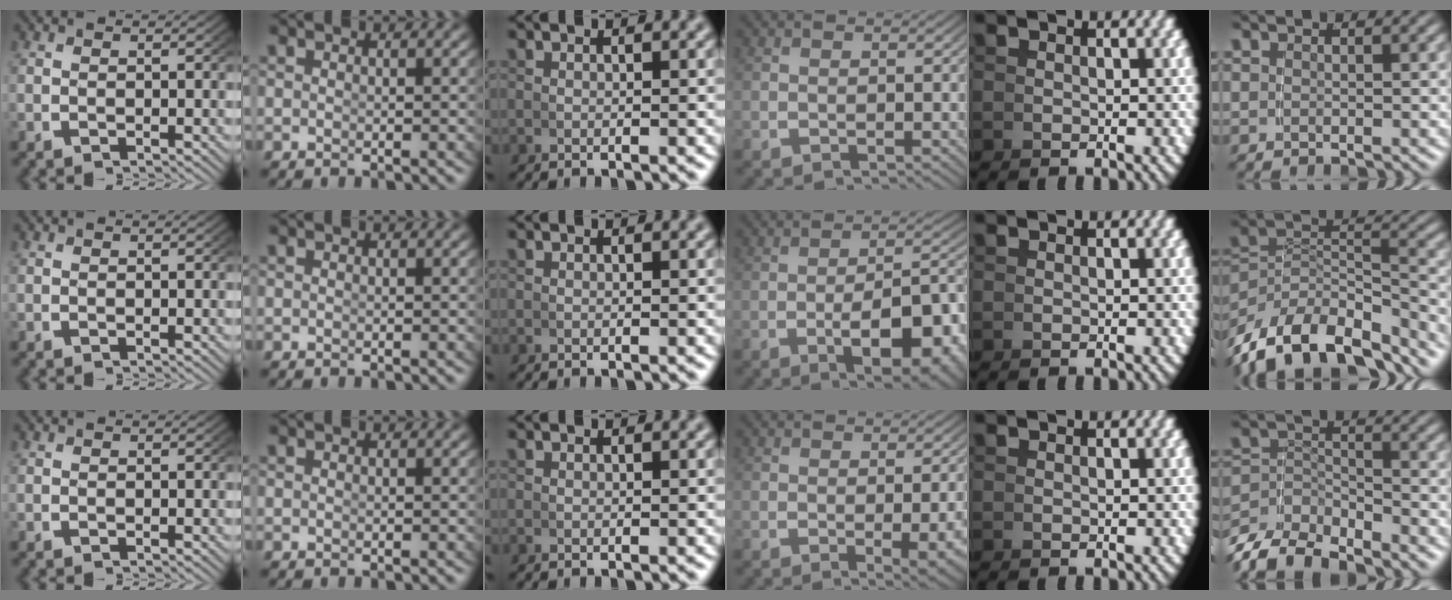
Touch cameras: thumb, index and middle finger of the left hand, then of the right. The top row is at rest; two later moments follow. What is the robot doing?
{"motion": "grasp_and_lifting", "object": "whiteboard"}